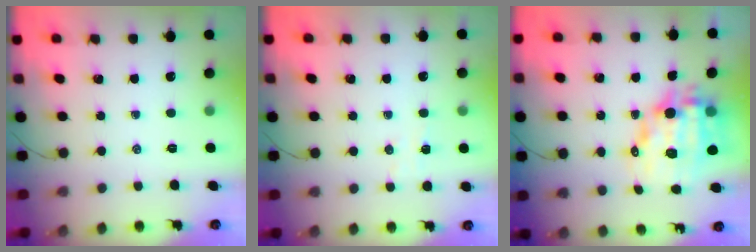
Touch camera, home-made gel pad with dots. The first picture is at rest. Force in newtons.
{"total": 4.2, "press": 4.1, "slide": 0.9}
{"total": 13.5, "press": 13.1, "slide": 3.5}